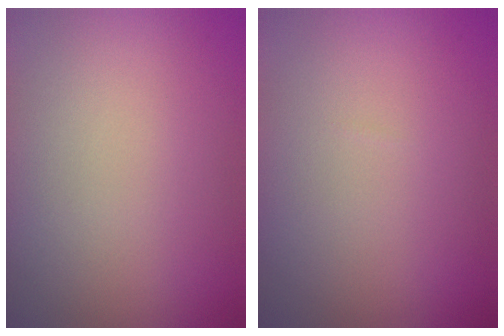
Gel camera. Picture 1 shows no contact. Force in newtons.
{"total": 0.0}